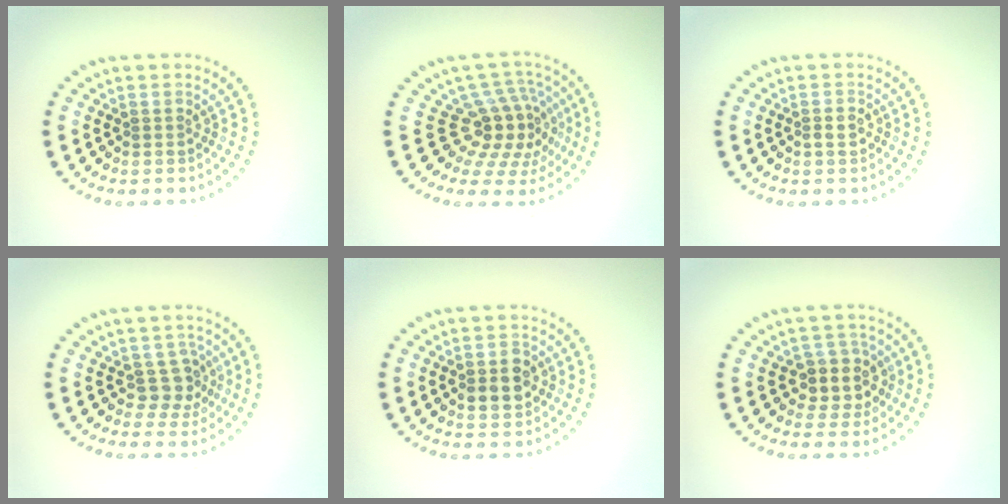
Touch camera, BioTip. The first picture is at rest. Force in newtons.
{"total": 4.7, "press": 3.7, "slide": 2.8}
{"total": 0.8, "press": 0.8, "slide": 0.2}
{"total": 2.6, "press": 2.1, "slide": 1.6}
{"total": 3.1, "press": 3.1, "slide": 0.2}
{"total": 3.2, "press": 2.9, "slide": 1.5}